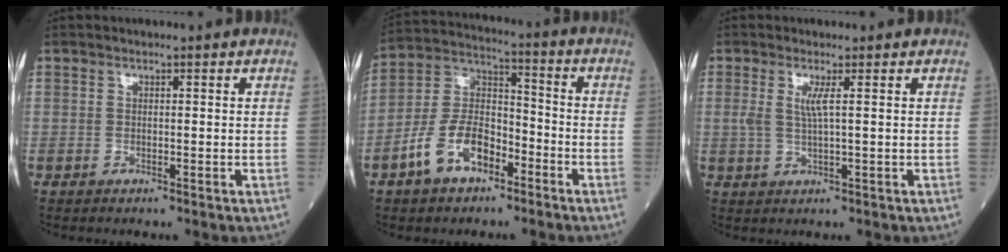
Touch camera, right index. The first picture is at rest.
{"total": 10.8, "force": [-5.8, 5.6, 7.2], "torque": [-0.158, 0.018, -0.109]}
{"total": 2.6, "force": [0.7, -0.1, 2.5], "torque": [-0.059, 0.000, 0.016]}